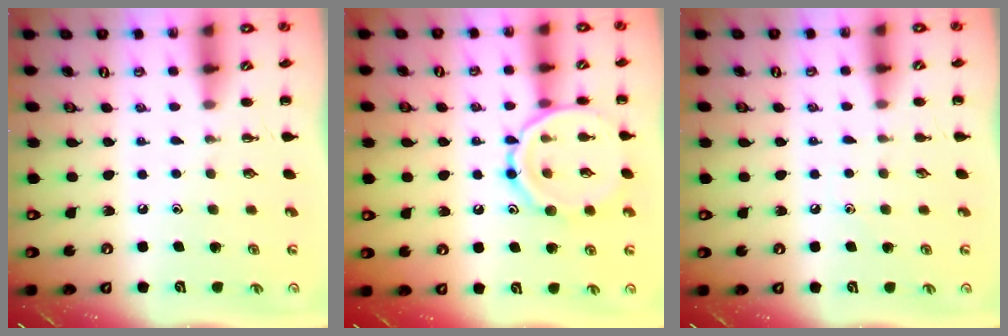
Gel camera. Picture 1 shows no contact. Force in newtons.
{"total": 12.7, "press": 12.7, "slide": 0.5}
{"total": 4.7, "press": 4.4, "slide": 1.7}